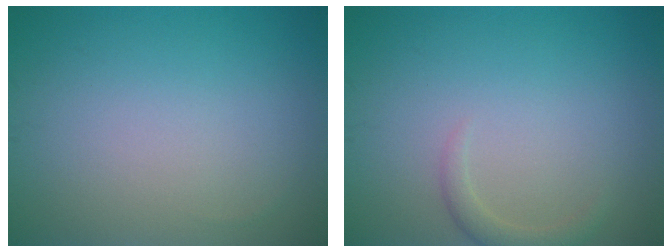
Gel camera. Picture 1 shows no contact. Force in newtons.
{"total": 1.4, "press": 1.4, "slide": 0.1}